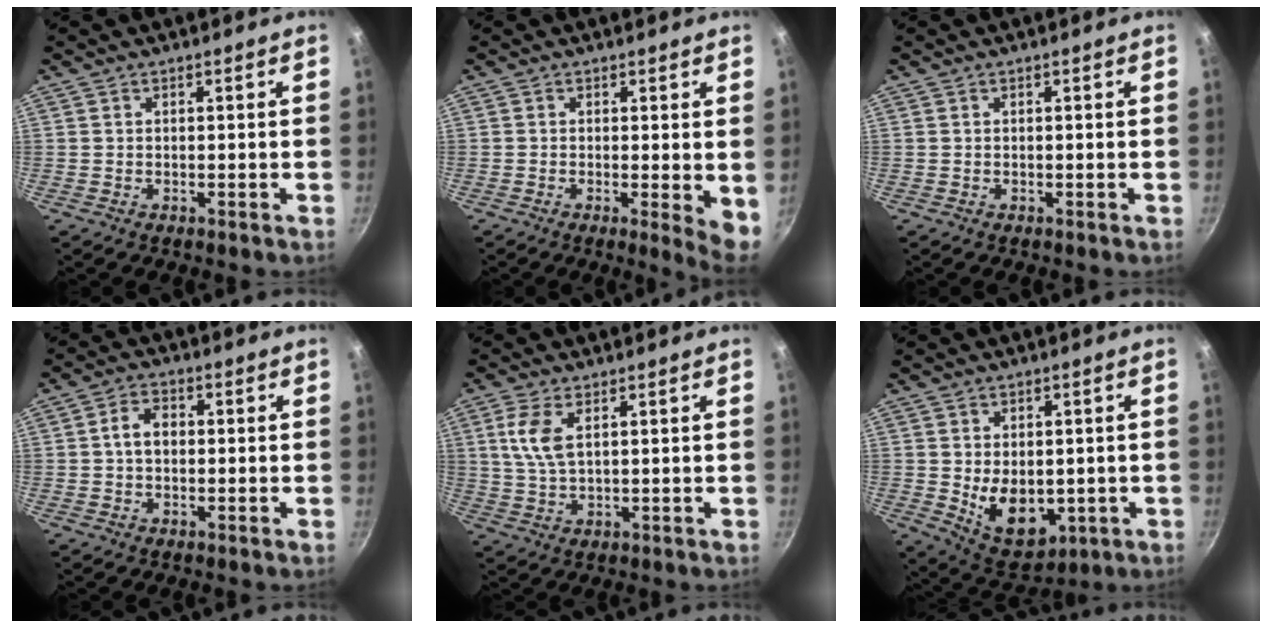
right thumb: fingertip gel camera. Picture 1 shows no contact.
{"total": 5.3, "force": [-0.1, 1.2, 5.1], "torque": [-0.066, -0.017, -0.003]}
{"total": 0.0}
{"total": 4.5, "force": [0.0, 3.2, 3.1], "torque": [-0.043, 0.015, -0.006]}
{"total": 6.2, "force": [2.0, 2.8, 5.2], "torque": [-0.109, -0.004, 0.042]}
{"total": 11.4, "force": [-1.2, 7.8, 8.2], "torque": [-0.093, -0.017, 0.006]}